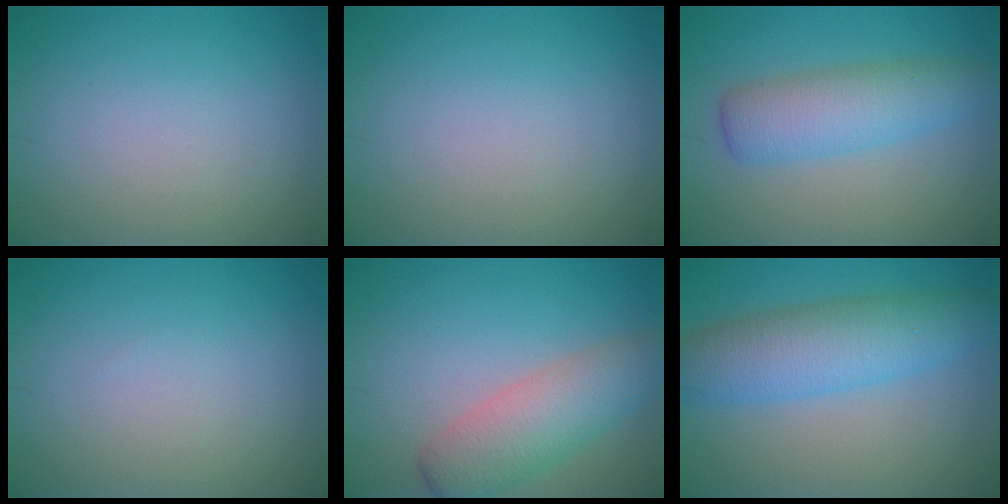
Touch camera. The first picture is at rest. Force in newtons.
{"total": 0.0}
{"total": 4.9, "press": 4.9, "slide": 0.1}
{"total": 0.0}
{"total": 5.1, "press": 5.1, "slide": 0.2}
{"total": 6.6, "press": 6.6, "slide": 0.0}